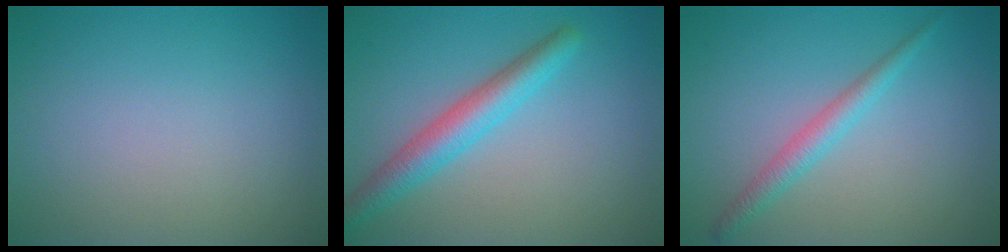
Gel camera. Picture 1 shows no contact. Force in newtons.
{"total": 3.8, "press": 3.8, "slide": 0.1}
{"total": 2.2, "press": 2.2, "slide": 0.1}